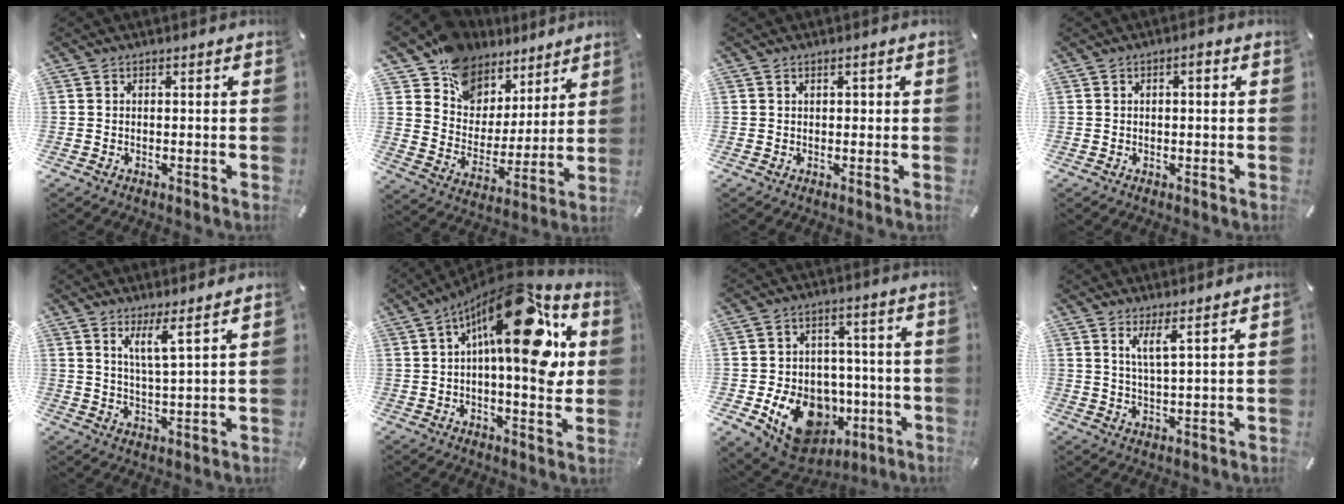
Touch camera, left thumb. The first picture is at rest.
{"total": 11.7, "force": [7.9, 8.6, 0.3], "torque": [-0.020, -0.080, 0.152]}
{"total": 1.1, "force": [0.3, 0.8, 0.7], "torque": [-0.015, 0.006, 0.003]}
{"total": 1.8, "force": [0.3, 0.7, 1.6], "torque": [-0.023, 0.002, 0.002]}
{"total": 5.9, "force": [4.0, -0.2, 4.4], "torque": [-0.089, -0.016, 0.065]}
{"total": 22.5, "force": [8.4, 8.9, 18.9], "torque": [-0.270, -0.055, 0.127]}
{"total": 16.2, "force": [-6.0, 12.5, 8.4], "torque": [-0.112, 0.029, -0.088]}
{"total": 4.5, "force": [3.0, 0.0, 3.4], "torque": [-0.075, -0.010, 0.051]}